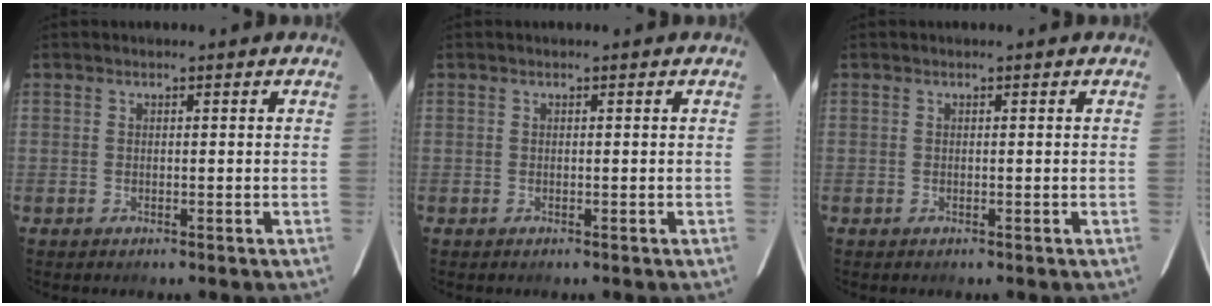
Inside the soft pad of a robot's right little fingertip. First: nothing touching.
{"total": 0.0}
{"total": 0.0}